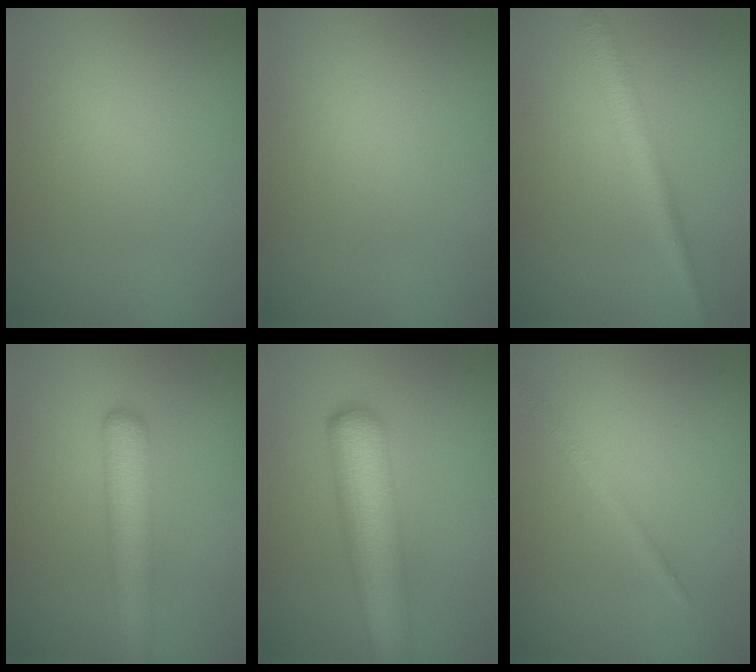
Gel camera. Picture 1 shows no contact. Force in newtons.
{"total": 0.0}
{"total": 2.6, "press": 2.6, "slide": 0.0}
{"total": 4.6, "press": 4.6, "slide": 0.2}
{"total": 7.9, "press": 7.8, "slide": 0.4}
{"total": 1.5, "press": 1.5, "slide": 0.0}